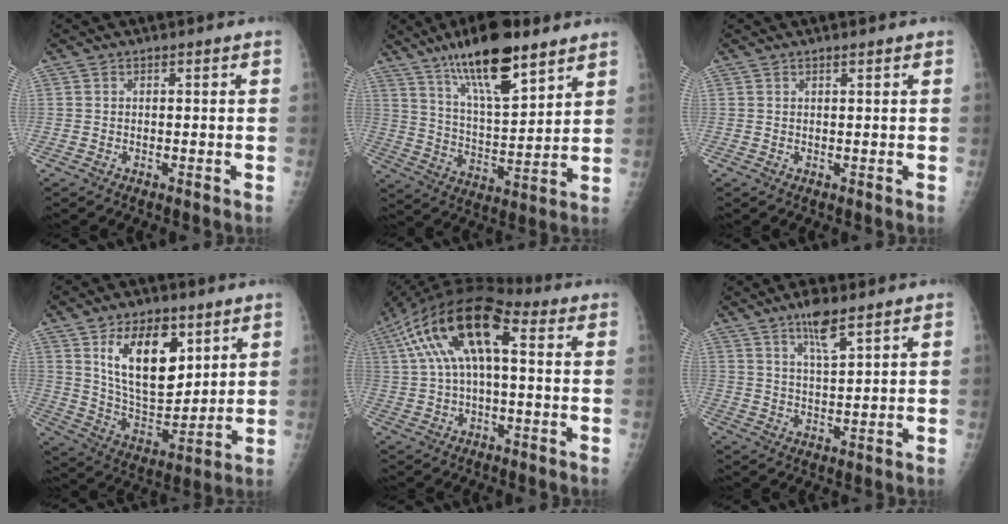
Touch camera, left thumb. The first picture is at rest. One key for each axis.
{"total": 17.5, "fx": 11.5, "fy": 5.3, "fz": 12.1, "tx": -0.178, "ty": -0.060, "tz": 0.205}
{"total": 0.7, "fx": 0.5, "fy": 0.1, "fz": 0.4, "tx": -0.004, "ty": -0.003, "tz": 0.010}
{"total": 16.7, "fx": 7.6, "fy": 8.9, "fz": 11.9, "tx": -0.156, "ty": -0.048, "tz": 0.149}
{"total": 14.6, "fx": 3.4, "fy": 6.5, "fz": 12.6, "tx": -0.240, "ty": 0.045, "tz": 0.053}
{"total": 6.5, "fx": 4.2, "fy": 1.5, "fz": 4.7, "tx": -0.077, "ty": -0.025, "tz": 0.078}